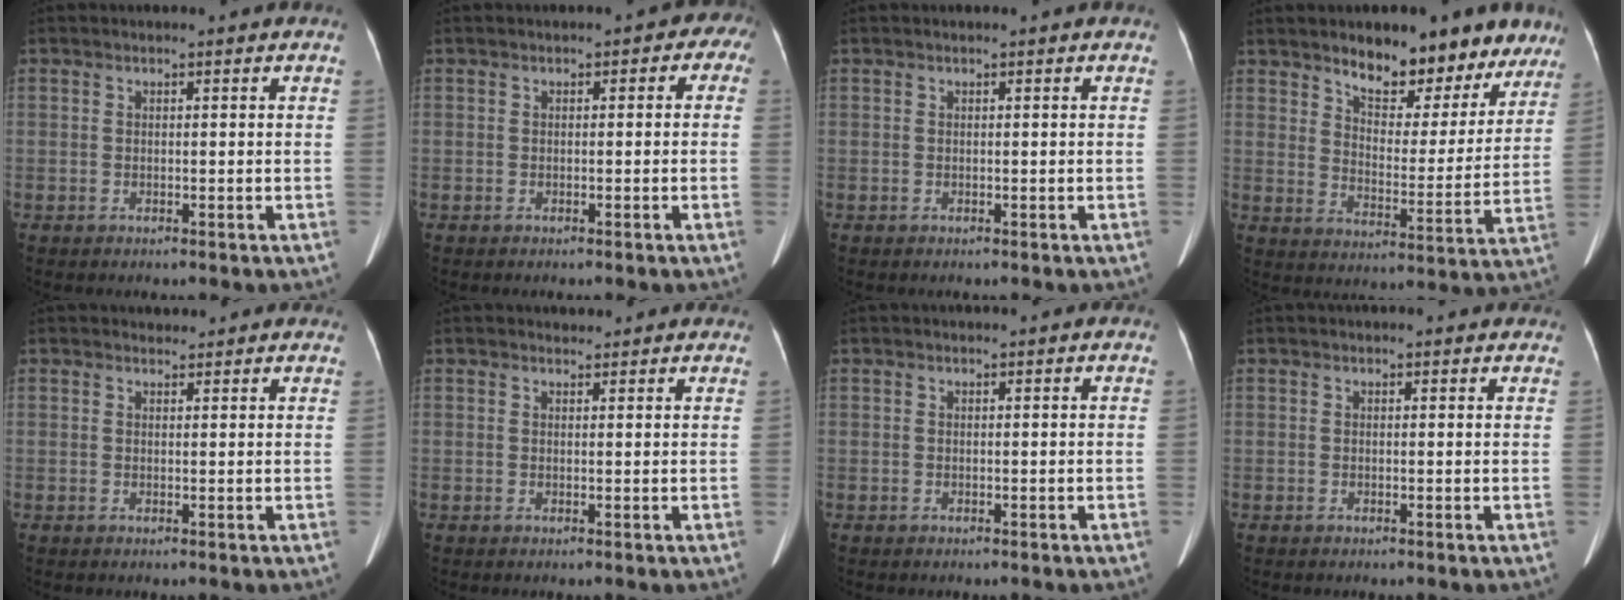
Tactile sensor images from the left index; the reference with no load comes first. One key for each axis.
{"total": 2.9, "fx": -0.1, "fy": 2.1, "fz": 1.9, "tx": -0.007, "ty": 0.021, "tz": -0.009}
{"total": 0.0}
{"total": 13.8, "fx": 11.1, "fy": 5.4, "fz": 6.3, "tx": -0.064, "ty": -0.009, "tz": 0.150}
{"total": 1.8, "fx": 1.7, "fy": 0.7, "fz": -0.1, "tx": -0.002, "ty": 0.010, "tz": 0.020}
{"total": 1.7, "fx": 1.5, "fy": 0.6, "fz": 0.0, "tx": -0.004, "ty": 0.009, "tz": 0.019}
{"total": 0.0}
{"total": 2.2, "fx": 2.0, "fy": 0.8, "fz": 0.5, "tx": -0.006, "ty": 0.007, "tz": 0.012}